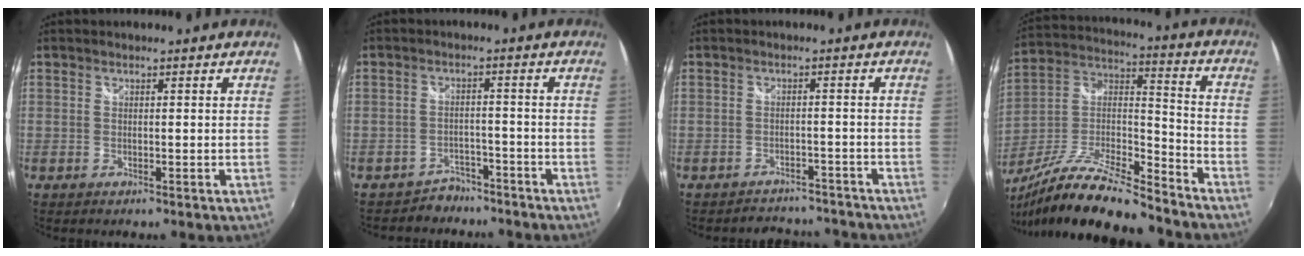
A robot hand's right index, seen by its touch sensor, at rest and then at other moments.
{"total": 5.0, "force": [-4.2, 2.8, -0.2], "torque": [-0.005, 0.017, -0.065]}
{"total": 9.4, "force": [-8.6, 3.3, 2.1], "torque": [-0.045, 0.010, -0.105]}
{"total": 21.1, "force": [-16.3, 4.5, 12.5], "torque": [-0.240, -0.020, -0.286]}